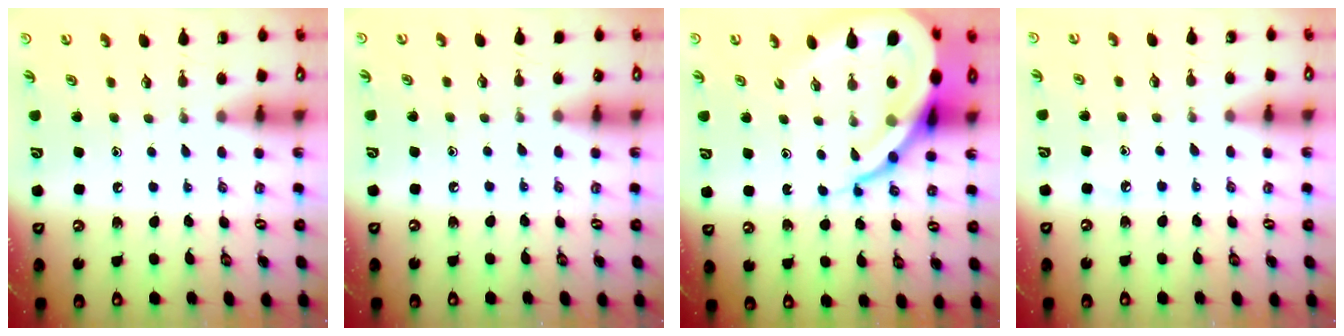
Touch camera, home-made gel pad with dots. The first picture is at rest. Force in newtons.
{"total": 3.8, "press": 3.7, "slide": 0.5}
{"total": 15.6, "press": 15.5, "slide": 1.7}
{"total": 4.2, "press": 4.2, "slide": 0.6}